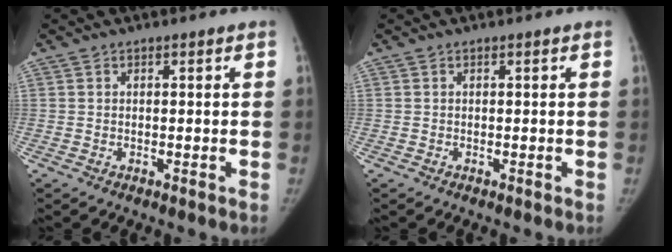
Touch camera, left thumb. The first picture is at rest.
{"total": 0.0}